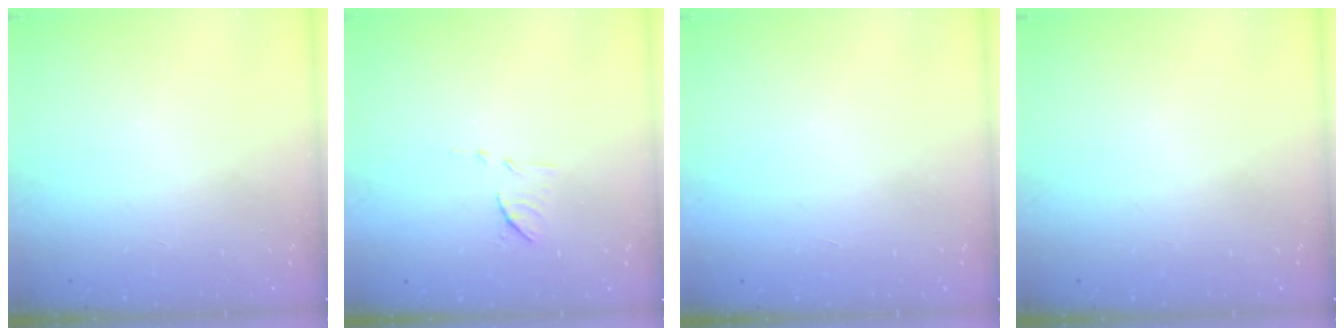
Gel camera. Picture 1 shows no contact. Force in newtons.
{"total": 8.1, "press": 8.0, "slide": 0.7}
{"total": 1.5, "press": 1.5, "slide": 0.1}
{"total": 0.0}